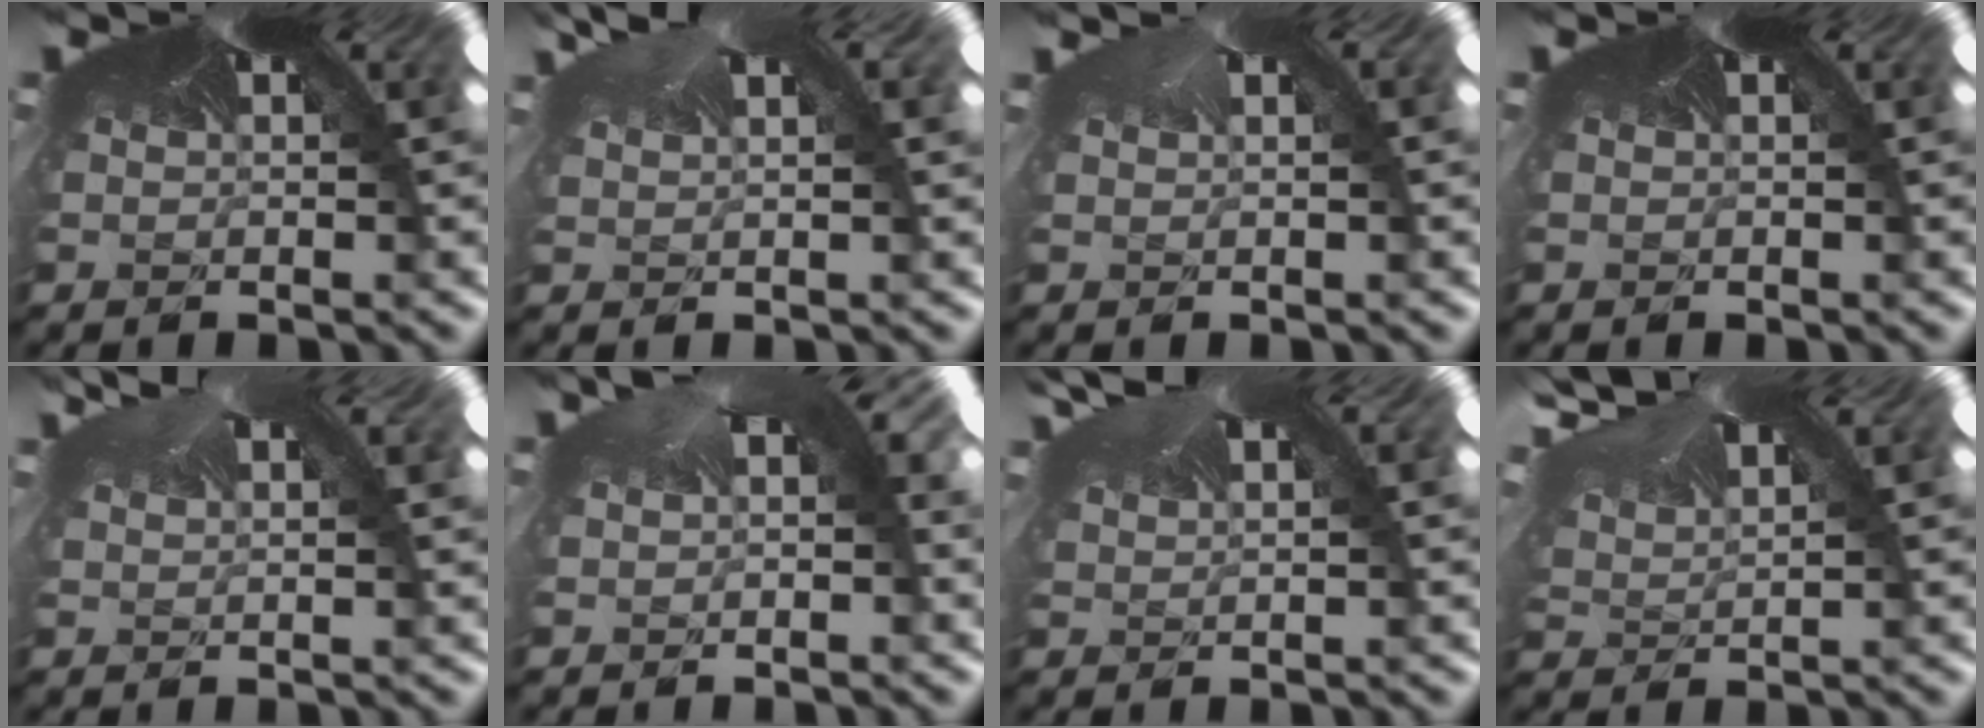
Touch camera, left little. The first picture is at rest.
{"total": 0.5, "force": [0.4, -0.3, -0.1], "torque": [-0.012, 0.009, 0.002]}
{"total": 0.9, "force": [-0.1, -0.3, -0.8], "torque": [0.011, 0.002, -0.001]}
{"total": 0.0}
{"total": 2.6, "force": [0.3, -1.3, -2.3], "torque": [0.028, 0.000, 0.000]}
{"total": 1.1, "force": [-0.3, 1.0, 0.6], "torque": [-0.027, 0.011, -0.008]}
{"total": 1.3, "force": [1.2, 0.2, 0.4], "torque": [-0.030, 0.013, 0.017]}
{"total": 1.7, "force": [1.2, 0.5, 1.1], "torque": [-0.050, 0.017, 0.027]}